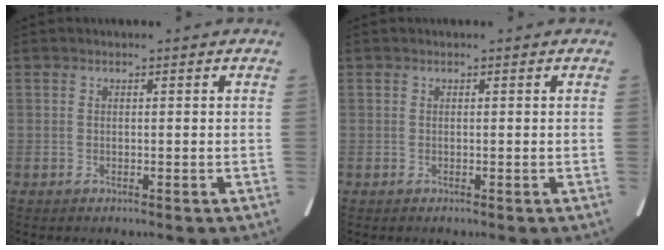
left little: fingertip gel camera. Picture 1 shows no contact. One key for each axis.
{"total": 0.0}